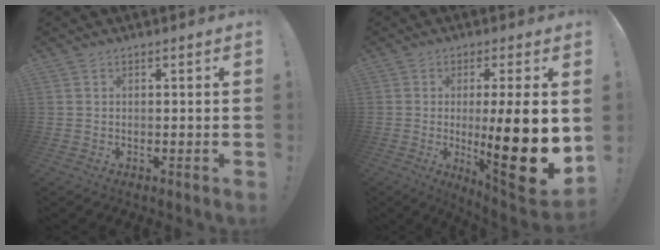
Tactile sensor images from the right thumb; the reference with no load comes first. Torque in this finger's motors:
{"motor_torque": [1.76, 3.25, 1.77, -1.00, 0.62]}